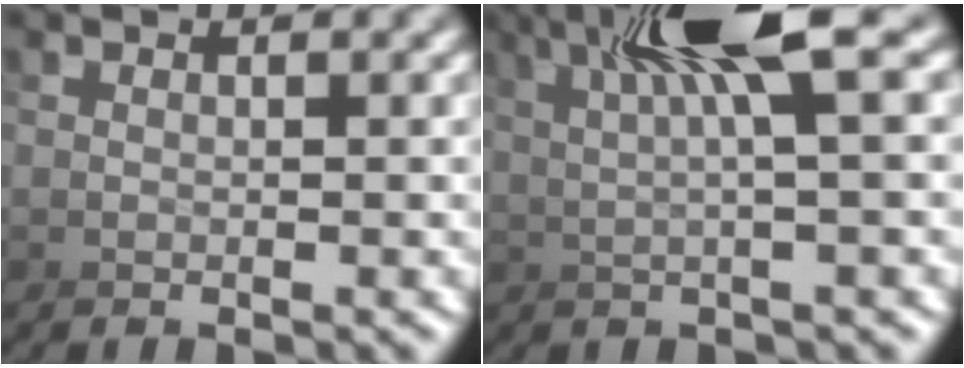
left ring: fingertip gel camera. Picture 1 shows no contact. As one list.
[{"total": 6.9, "force": [3.5, 0.0, 5.9], "torque": [-0.109, 0.036, 0.047]}]